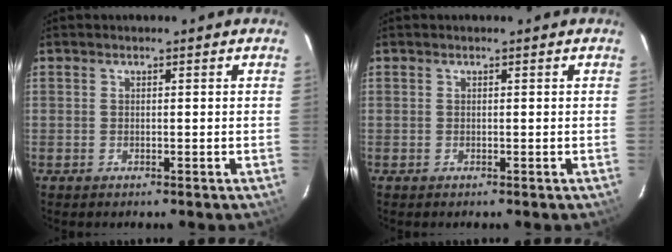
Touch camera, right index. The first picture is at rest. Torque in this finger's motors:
{"motor_torque": [-0.10, -0.02, -0.03, 0.00]}